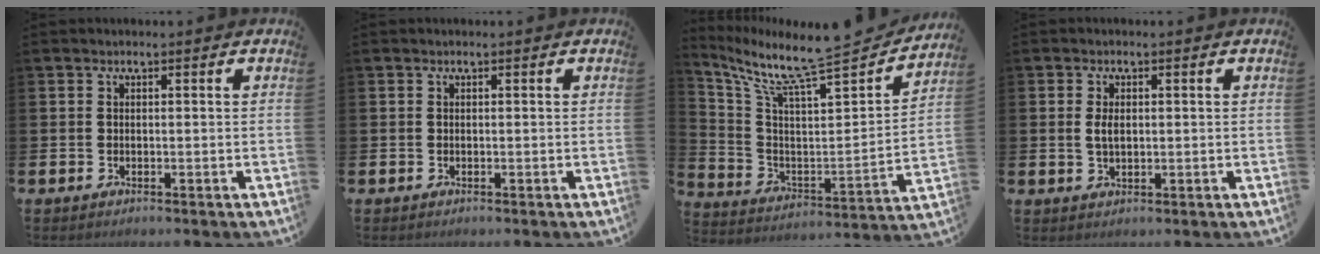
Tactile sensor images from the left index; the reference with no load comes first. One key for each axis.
{"total": 0.0}
{"total": 10.8, "fx": 9.4, "fy": 1.4, "fz": 5.1, "tx": -0.126, "ty": -0.081, "tz": 0.144}
{"total": 2.2, "fx": 0.5, "fy": 1.2, "fz": 1.8, "tx": -0.027, "ty": 0.001, "tz": 0.005}